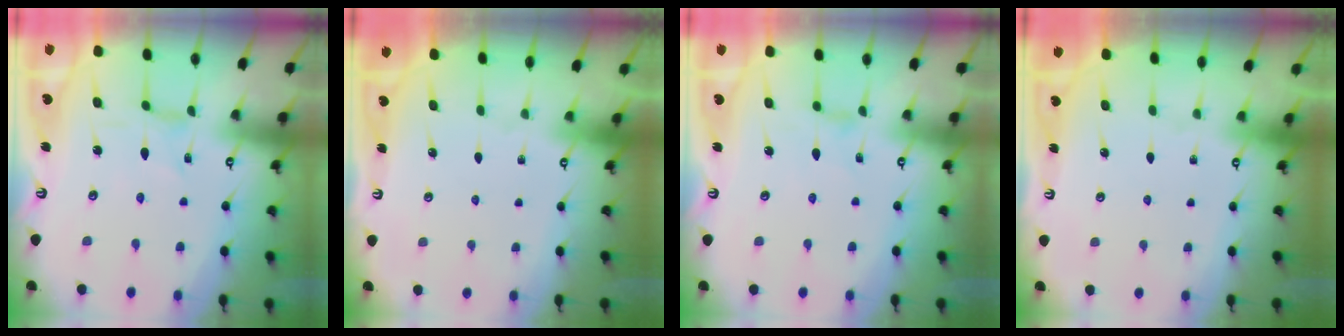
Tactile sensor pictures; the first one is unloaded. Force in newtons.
{"total": 0.0}
{"total": 1.4, "press": 1.3, "slide": 0.4}
{"total": 0.0}